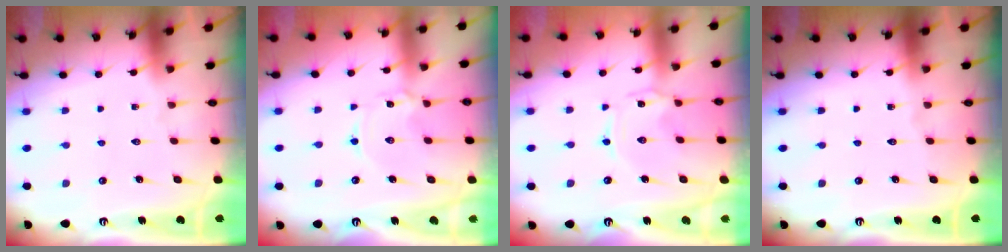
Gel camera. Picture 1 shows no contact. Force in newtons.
{"total": 0.9, "press": 0.9, "slide": 0.1}
{"total": 0.7, "press": 0.7, "slide": 0.1}
{"total": 0.0}